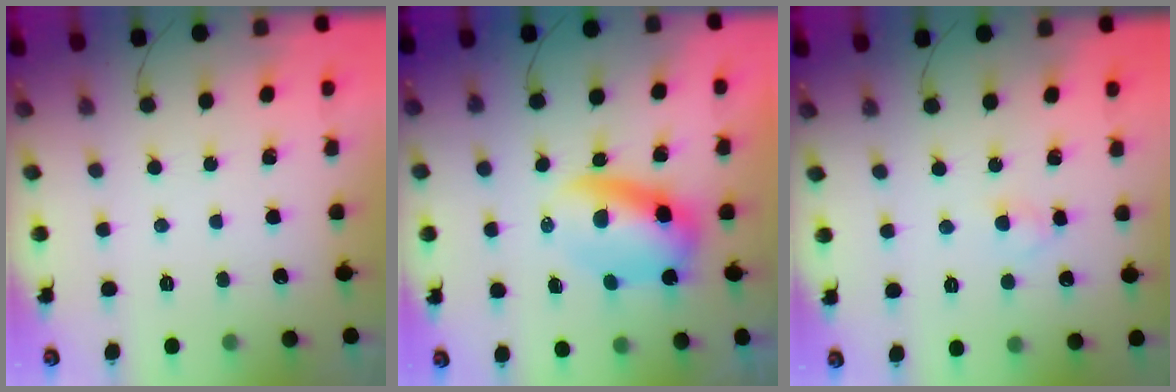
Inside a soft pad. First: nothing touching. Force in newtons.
{"total": 7.4, "press": 7.2, "slide": 1.6}
{"total": 2.6, "press": 2.4, "slide": 1.1}